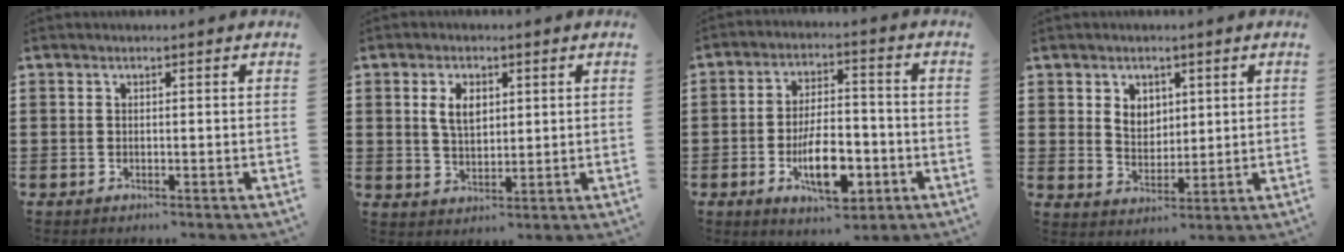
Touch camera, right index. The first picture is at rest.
{"total": 4.5, "force": [1.4, 2.6, 3.4], "torque": [-0.066, 0.008, 0.021]}
{"total": 10.1, "force": [-3.7, 4.5, 8.2], "torque": [-0.135, -0.002, -0.065]}
{"total": 3.9, "force": [2.0, 3.1, 1.3], "torque": [-0.029, 0.008, 0.035]}